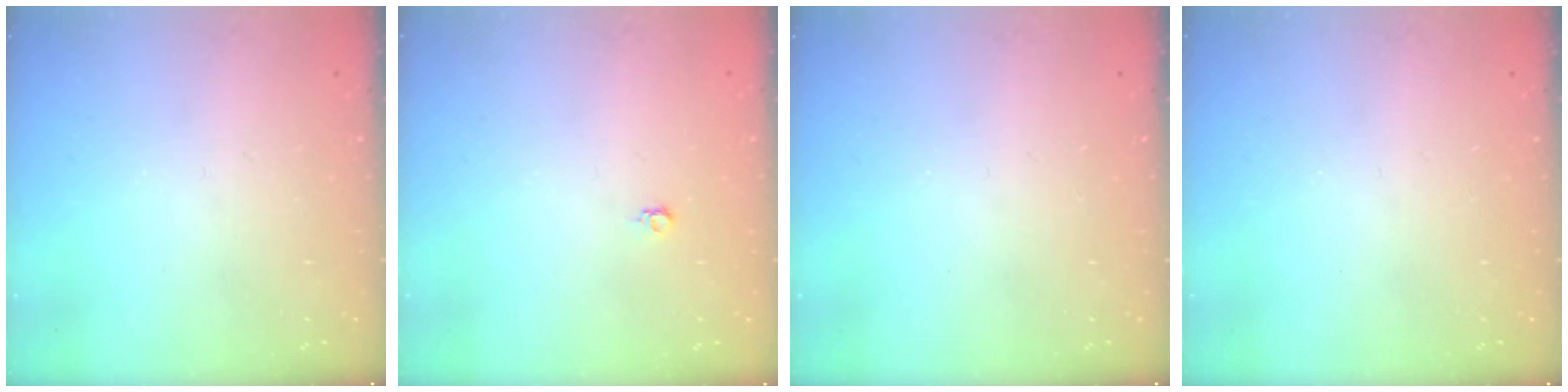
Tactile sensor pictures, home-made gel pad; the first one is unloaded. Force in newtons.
{"total": 3.6, "press": 3.5, "slide": 0.8}
{"total": 0.0}
{"total": 0.0}